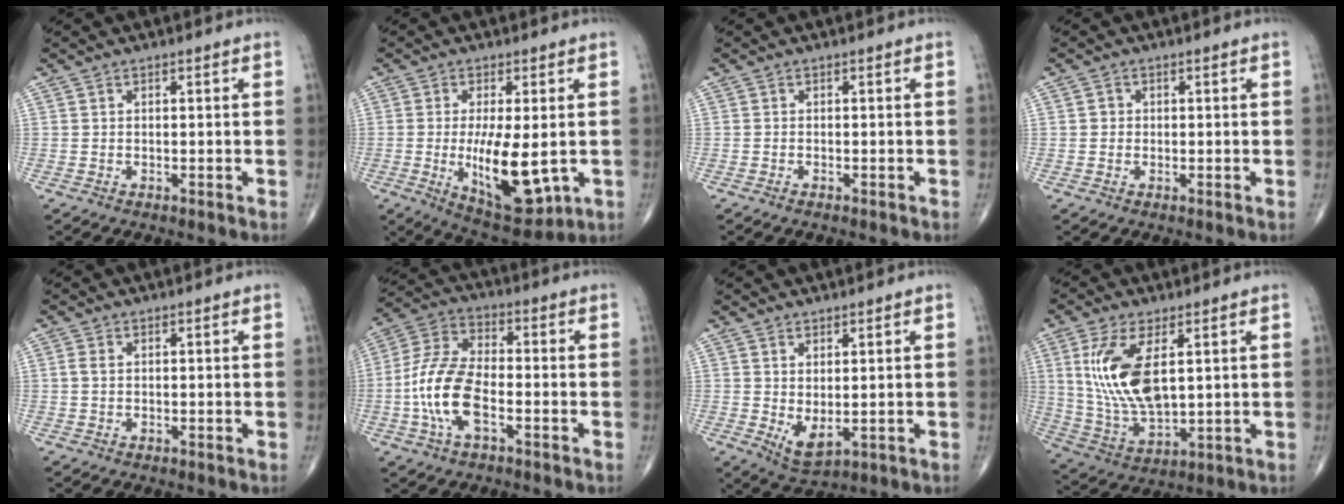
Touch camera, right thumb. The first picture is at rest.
{"total": 13.3, "force": [-1.7, 5.0, 12.2], "torque": [-0.191, -0.027, -0.014]}
{"total": 0.6, "force": [-0.5, 0.2, 0.4], "torque": [-0.012, 0.002, -0.007]}
{"total": 1.4, "force": [0.0, 1.3, 0.4], "torque": [0.000, 0.003, 0.000]}
{"total": 1.3, "force": [0.2, 0.9, 1.0], "torque": [-0.024, 0.002, 0.004]}
{"total": 12.6, "force": [-3.4, 6.0, 10.5], "torque": [-0.223, 0.028, -0.072]}
{"total": 5.0, "force": [-0.1, 2.4, 4.4], "torque": [-0.073, -0.012, 0.014]}
{"total": 14.5, "force": [3.6, 6.6, 12.4], "torque": [-0.249, -0.020, 0.082]}